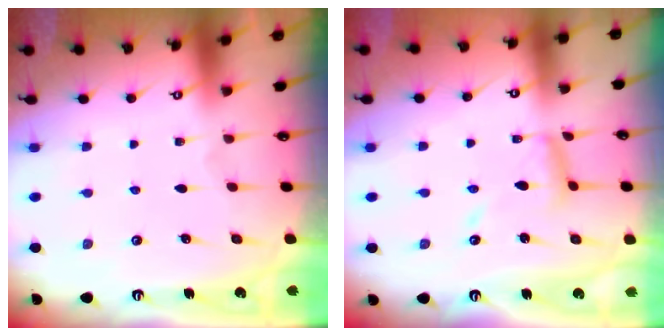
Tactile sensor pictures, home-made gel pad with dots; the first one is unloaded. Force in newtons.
{"total": 11.0, "press": 11.0, "slide": 0.8}